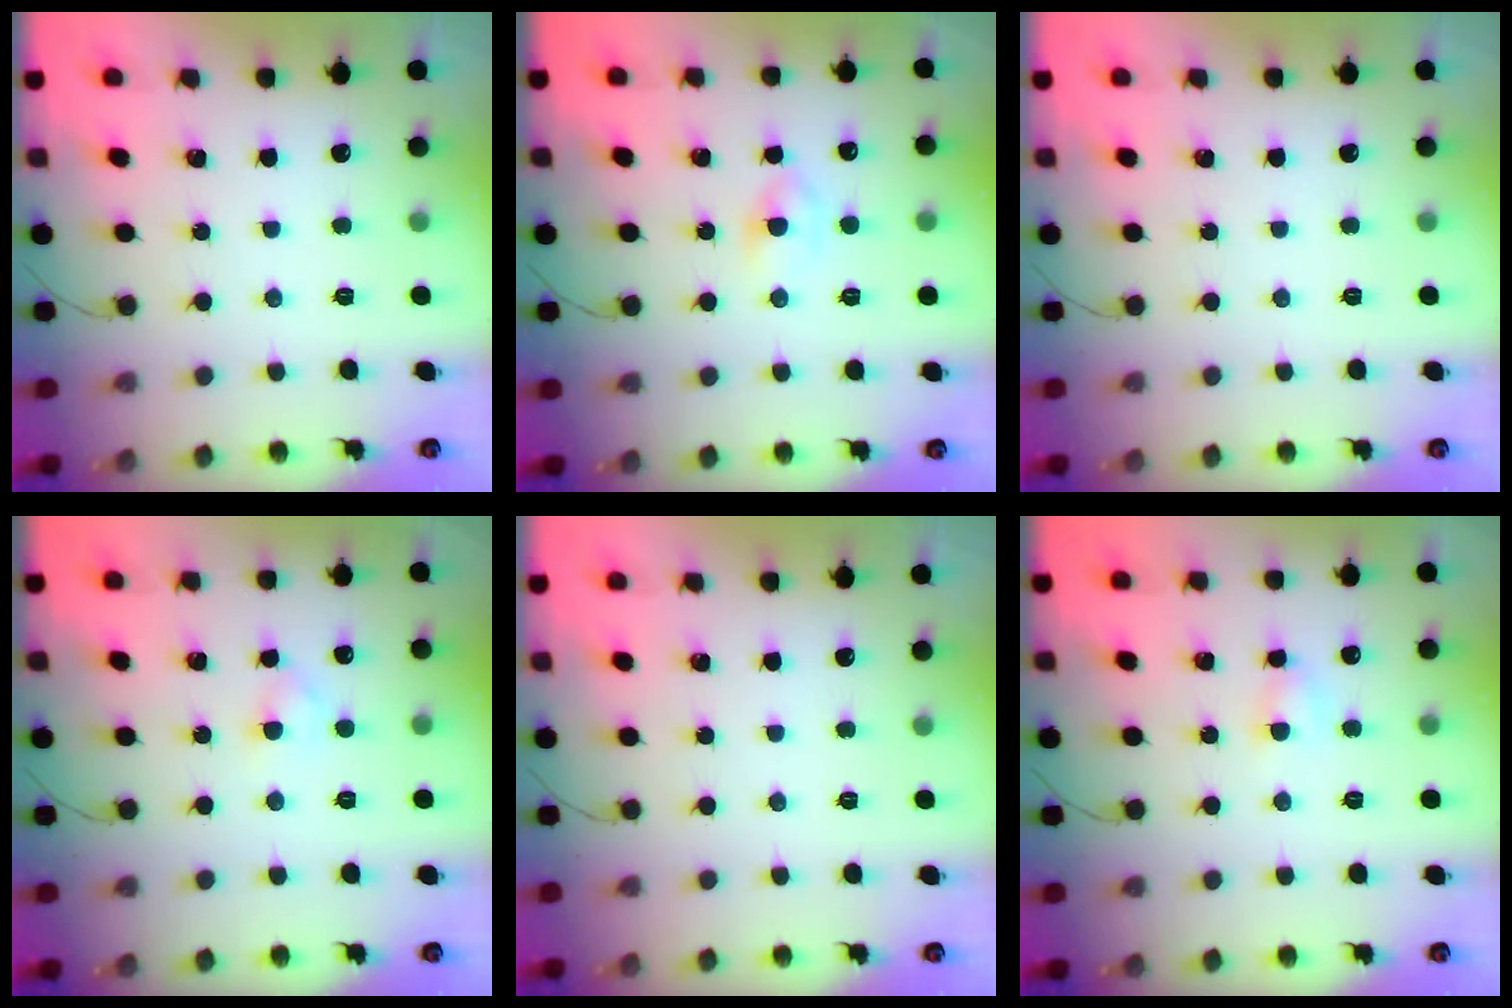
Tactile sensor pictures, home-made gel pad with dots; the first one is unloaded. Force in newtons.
{"total": 2.2, "press": 1.9, "slide": 1.1}
{"total": 0.0}
{"total": 2.2, "press": 2.1, "slide": 0.8}
{"total": 0.0}
{"total": 3.8, "press": 3.6, "slide": 0.9}